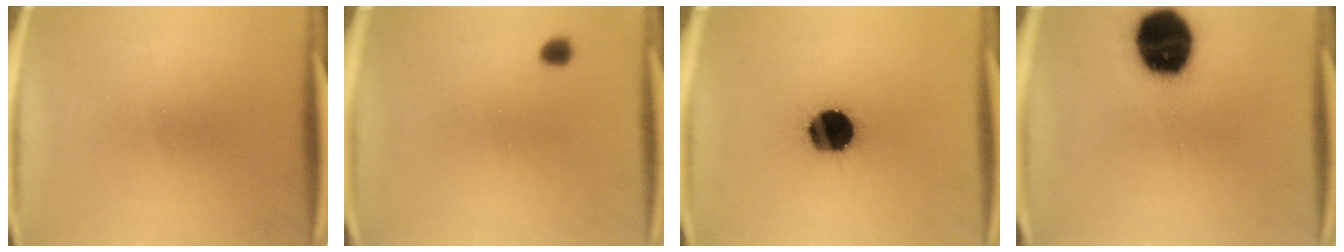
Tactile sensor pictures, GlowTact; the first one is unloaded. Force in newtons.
{"total": 1.7}
{"total": 16.5}
{"total": 19.8}